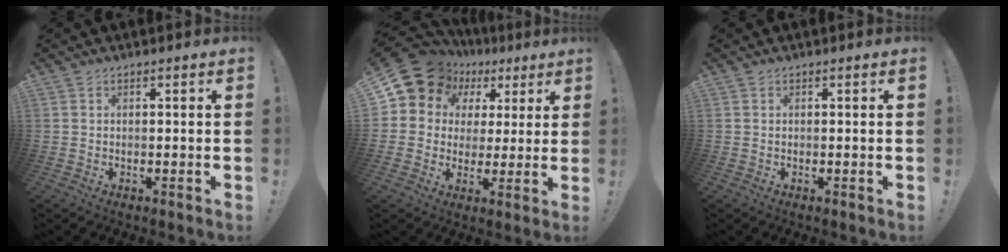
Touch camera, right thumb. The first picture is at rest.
{"total": 13.8, "force": [7.5, 10.5, 5.1], "torque": [-0.091, -0.042, 0.150]}
{"total": 0.0}